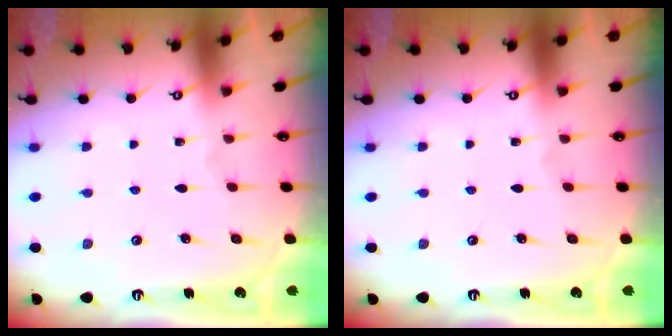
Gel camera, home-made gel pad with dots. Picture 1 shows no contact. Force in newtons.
{"total": 0.0}